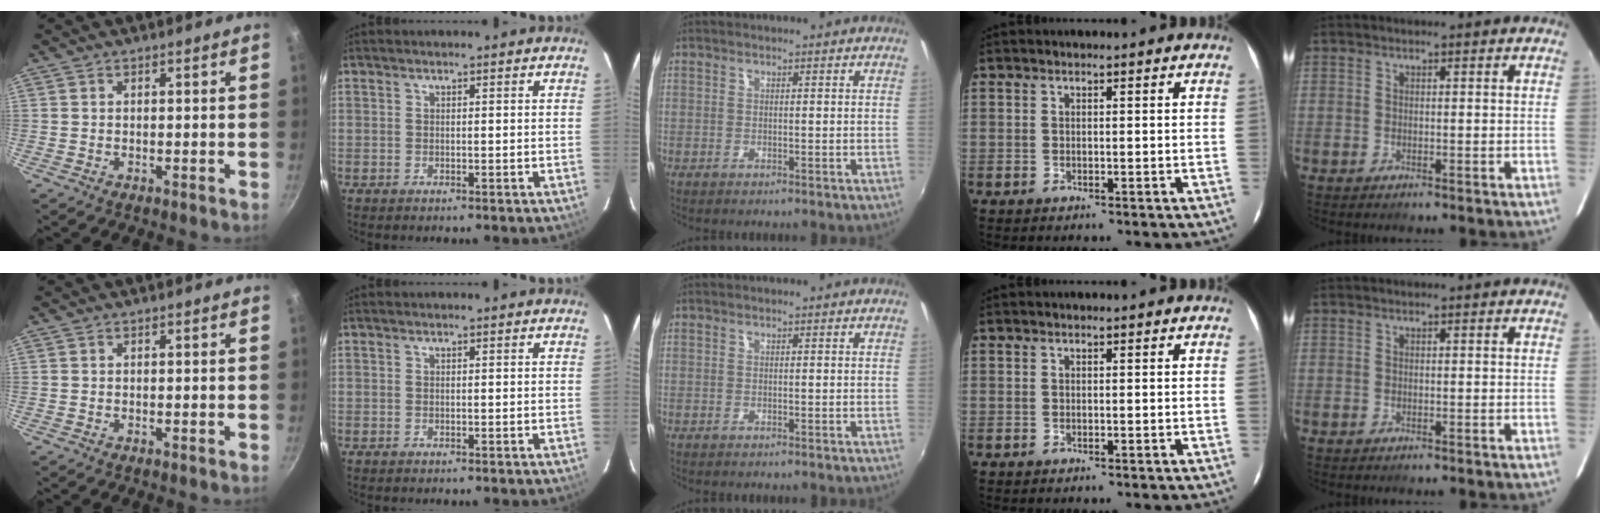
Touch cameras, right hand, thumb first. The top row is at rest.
{}